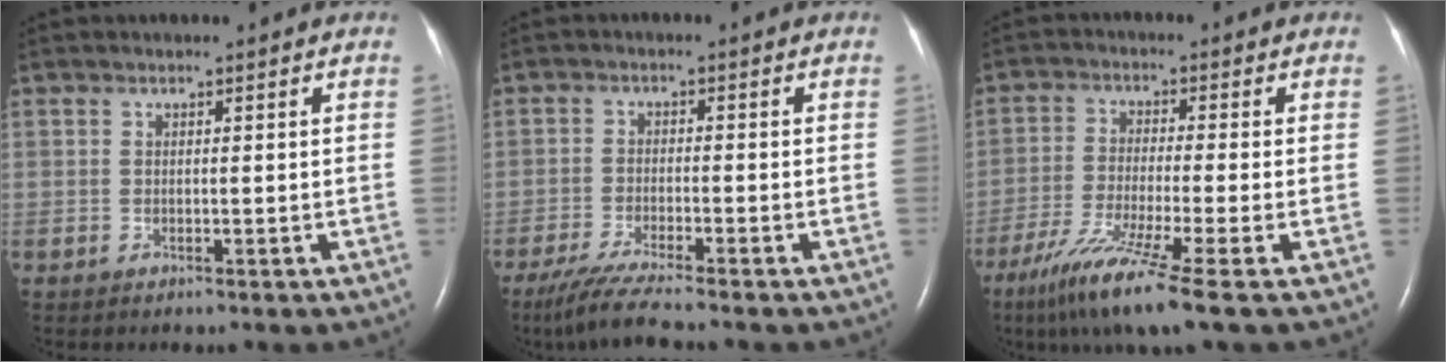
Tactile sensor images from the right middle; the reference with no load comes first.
{"total": 6.8, "force": [-5.7, -0.8, 3.6], "torque": [-0.069, -0.028, -0.101]}
{"total": 11.1, "force": [-7.1, -1.4, 8.4], "torque": [-0.159, -0.042, -0.125]}